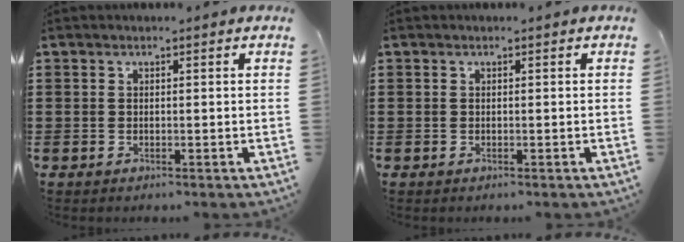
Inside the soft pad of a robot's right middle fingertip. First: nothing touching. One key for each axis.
{"total": 0.0}